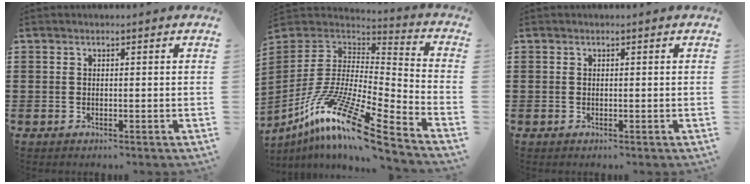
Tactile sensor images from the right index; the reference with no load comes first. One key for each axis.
{"total": 14.4, "fx": -9.3, "fy": 1.9, "fz": 10.9, "tx": -0.216, "ty": 0.009, "tz": -0.179}
{"total": 0.0}